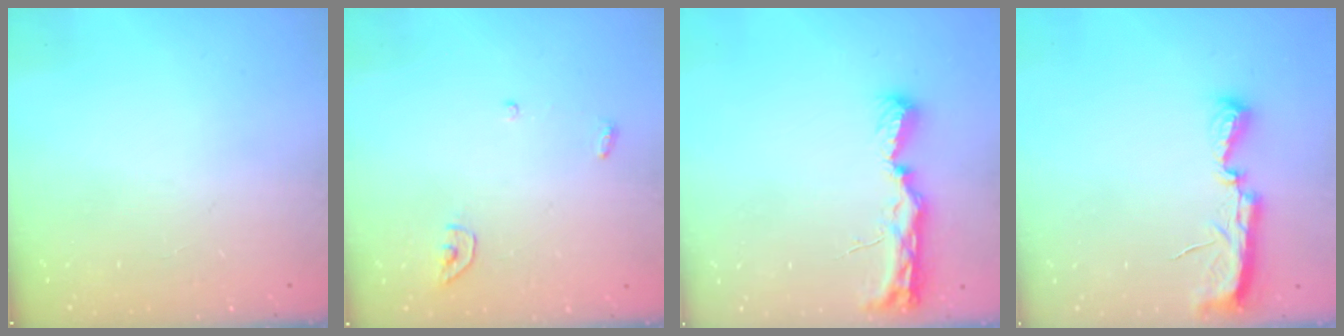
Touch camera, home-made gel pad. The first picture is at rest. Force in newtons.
{"total": 3.7, "press": 3.7, "slide": 0.3}
{"total": 8.3, "press": 8.2, "slide": 0.8}
{"total": 7.4, "press": 7.3, "slide": 0.6}